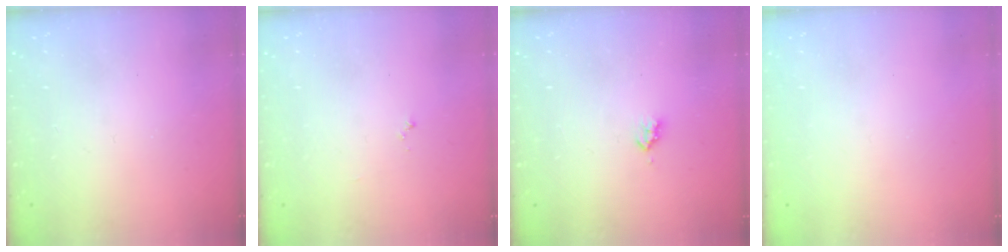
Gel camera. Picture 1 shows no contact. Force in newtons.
{"total": 3.8, "press": 3.8, "slide": 0.3}
{"total": 2.2, "press": 2.1, "slide": 0.4}
{"total": 0.0}